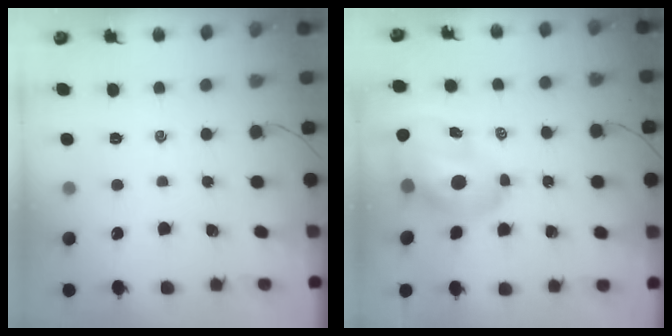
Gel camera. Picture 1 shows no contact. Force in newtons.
{"total": 10.4, "press": 10.0, "slide": 3.1}